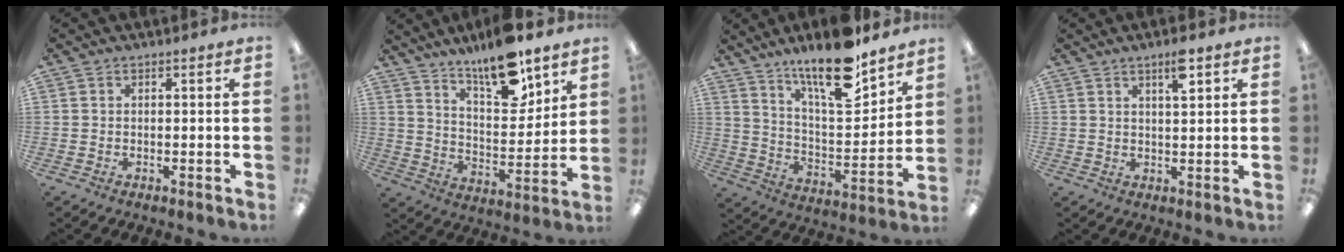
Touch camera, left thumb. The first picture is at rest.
{"total": 15.5, "force": [11.9, 5.2, 8.5], "torque": [-0.135, -0.073, 0.204]}
{"total": 17.4, "force": [13.4, 4.6, 10.1], "torque": [-0.168, -0.087, 0.223]}
{"total": 4.3, "force": [2.6, 0.9, 3.2], "torque": [-0.047, -0.006, 0.039]}